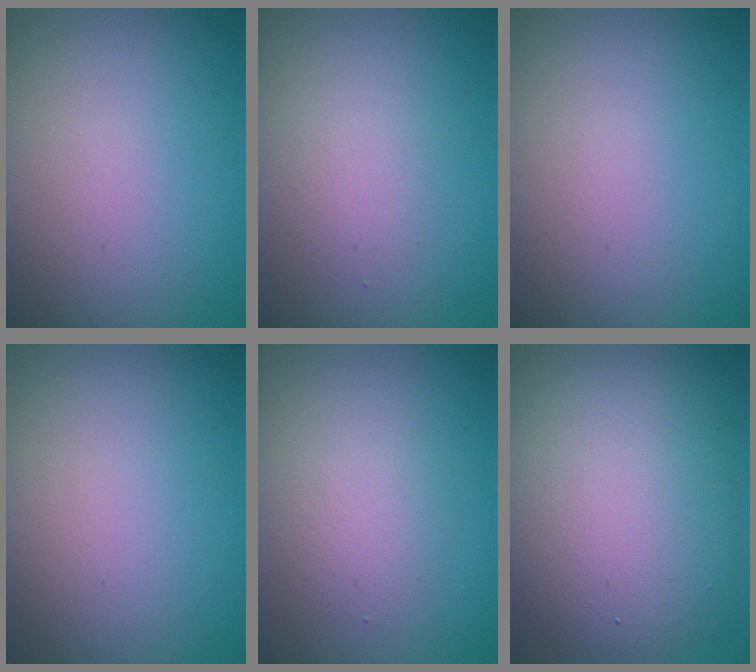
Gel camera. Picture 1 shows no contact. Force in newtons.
{"total": 1.8, "press": 1.8, "slide": 0.1}
{"total": 0.0}
{"total": 0.0}
{"total": 2.4, "press": 2.4, "slide": 0.4}
{"total": 9.6, "press": 9.6, "slide": 0.2}